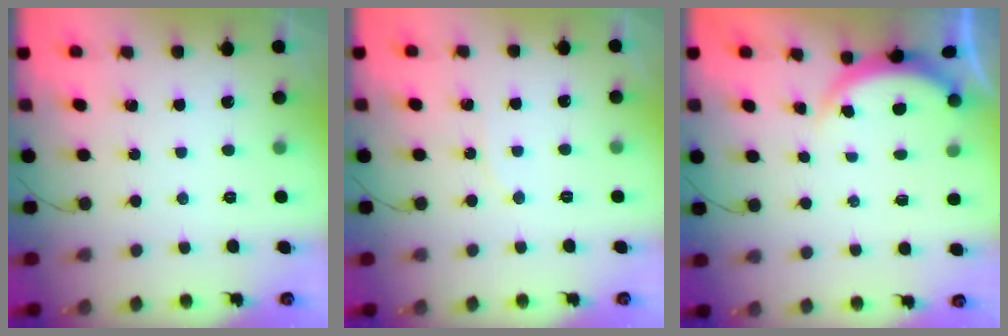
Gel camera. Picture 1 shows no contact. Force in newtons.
{"total": 3.6, "press": 3.6, "slide": 0.5}
{"total": 3.1, "press": 3.1, "slide": 0.3}